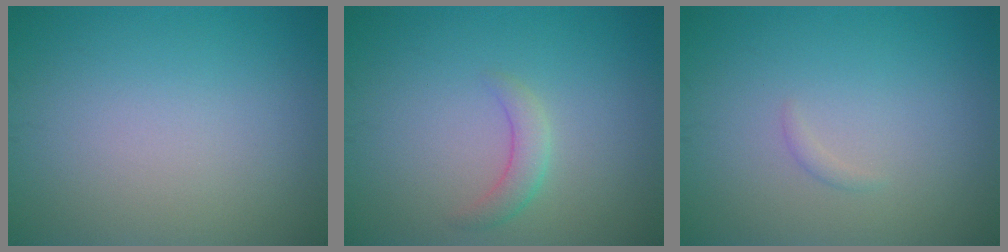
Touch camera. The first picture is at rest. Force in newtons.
{"total": 1.8, "press": 1.8, "slide": 0.2}
{"total": 0.5, "press": 0.5, "slide": 0.0}